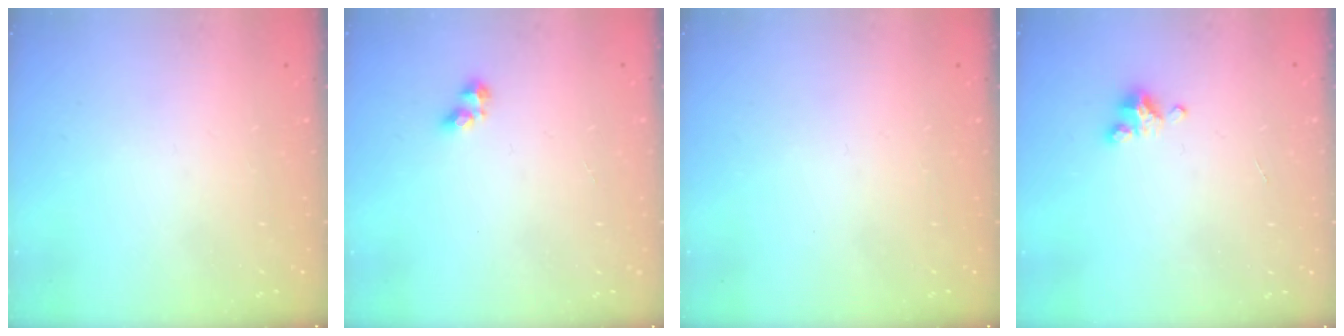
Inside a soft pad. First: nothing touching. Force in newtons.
{"total": 4.4, "press": 4.3, "slide": 0.9}
{"total": 0.0}
{"total": 3.3, "press": 3.3, "slide": 0.3}